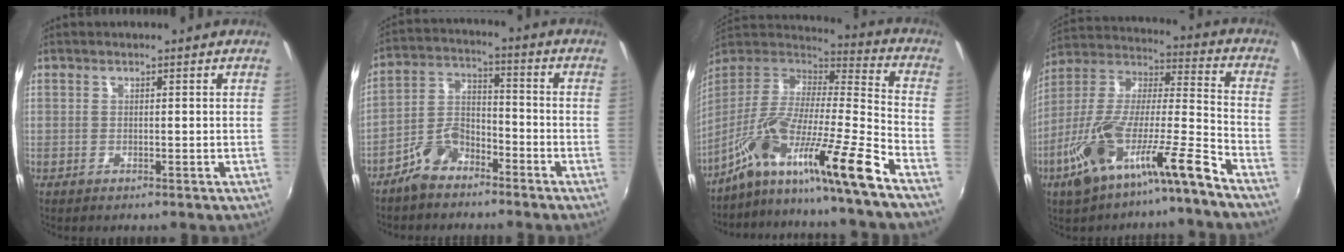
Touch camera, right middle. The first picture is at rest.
{"total": 7.5, "force": [-5.5, 3.7, 3.4], "torque": [-0.079, 0.022, -0.105]}
{"total": 21.2, "force": [-14.3, -0.8, 15.6], "torque": [-0.254, -0.048, -0.264]}
{"total": 17.1, "force": [-11.2, 1.6, 12.8], "torque": [-0.226, -0.011, -0.208]}